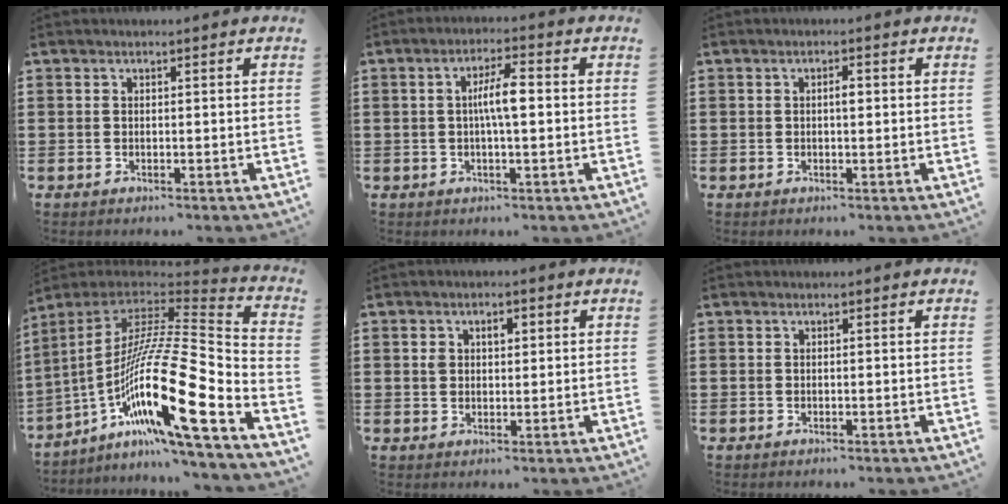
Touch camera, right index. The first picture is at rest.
{"total": 5.0, "force": [0.1, 1.0, 4.9], "torque": [-0.091, 0.006, -0.001]}
{"total": 1.4, "force": [0.1, 0.5, 1.3], "torque": [-0.026, 0.002, 0.000]}
{"total": 20.7, "force": [-8.0, 3.9, 18.7], "torque": [-0.354, -0.019, -0.154]}
{"total": 2.4, "force": [0.7, 1.8, 1.4], "torque": [-0.026, 0.009, 0.009]}
{"total": 0.0}